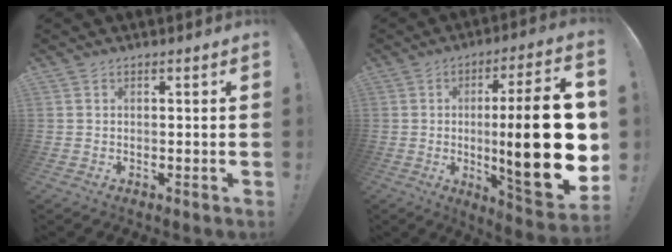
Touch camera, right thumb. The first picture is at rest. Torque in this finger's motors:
{"motor_torque": [0.52, 1.23, 2.47, -0.30, 0.49]}